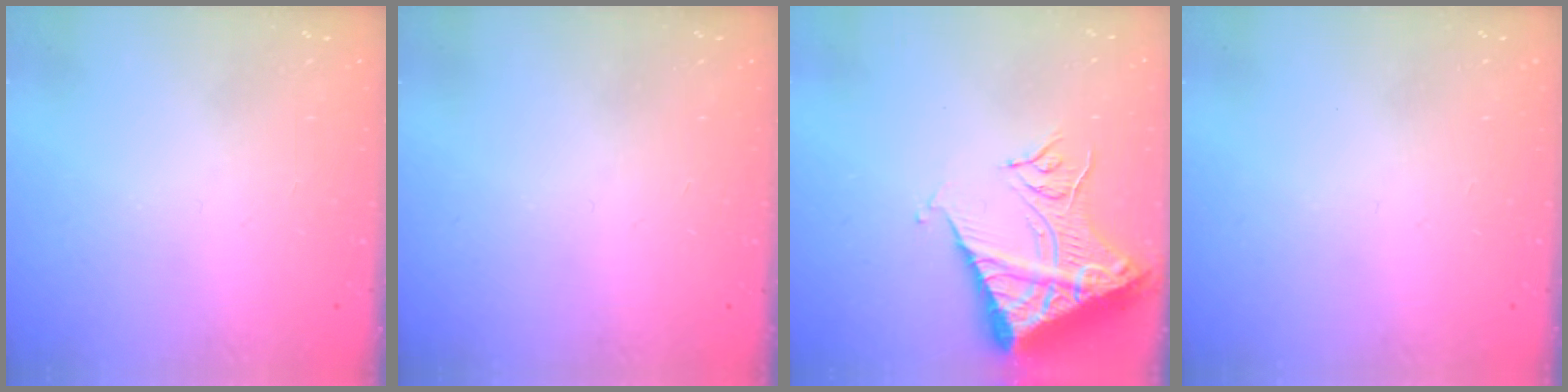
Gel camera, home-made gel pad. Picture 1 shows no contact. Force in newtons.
{"total": 0.0}
{"total": 14.5, "press": 14.4, "slide": 1.8}
{"total": 0.0}